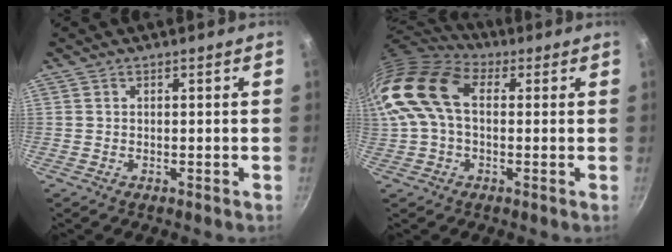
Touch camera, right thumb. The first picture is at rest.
{"total": 16.9, "force": [2.8, 10.7, 12.8], "torque": [-0.253, 0.029, 0.037]}